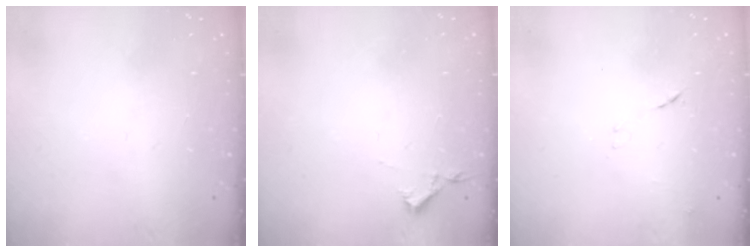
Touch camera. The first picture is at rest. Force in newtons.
{"total": 2.9, "press": 2.9, "slide": 0.5}
{"total": 7.2, "press": 7.2, "slide": 0.6}